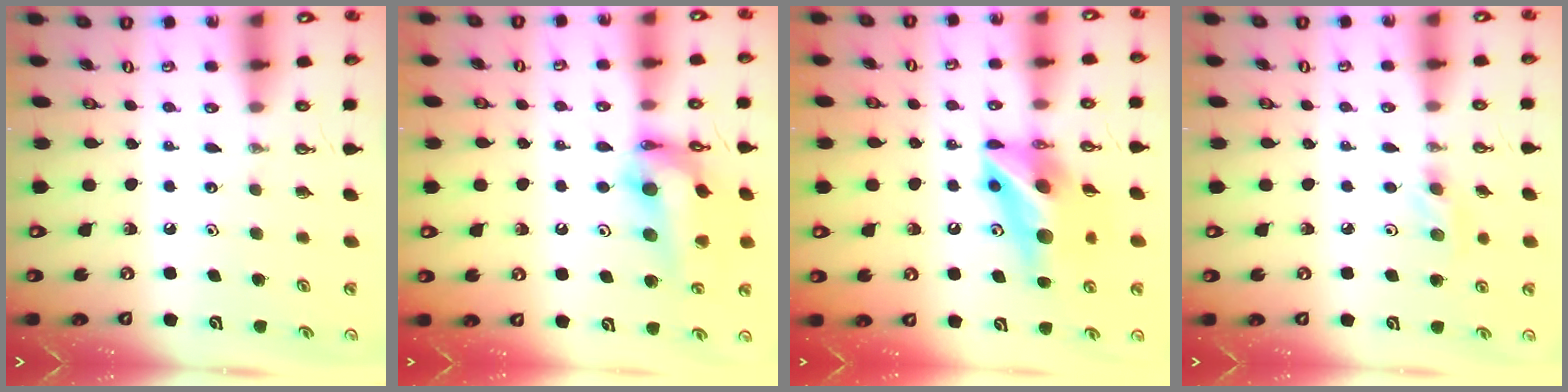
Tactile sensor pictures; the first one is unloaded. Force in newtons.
{"total": 17.0, "press": 16.9, "slide": 2.0}
{"total": 12.8, "press": 12.6, "slide": 1.9}
{"total": 6.4, "press": 6.3, "slide": 0.8}